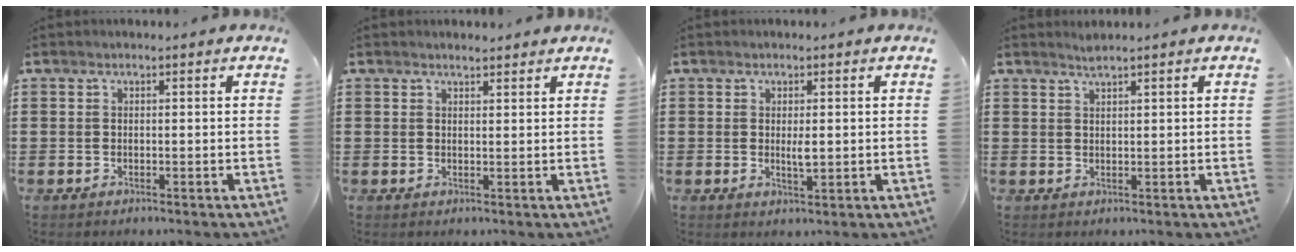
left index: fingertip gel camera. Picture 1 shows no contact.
{"total": 1.4, "force": [1.4, 0.2, 0.2], "torque": [-0.006, 0.002, 0.027]}
{"total": 2.3, "force": [0.3, 0.6, 2.2], "torque": [-0.040, 0.000, 0.005]}
{"total": 1.5, "force": [1.4, -0.1, 0.7], "torque": [-0.015, 0.000, 0.027]}